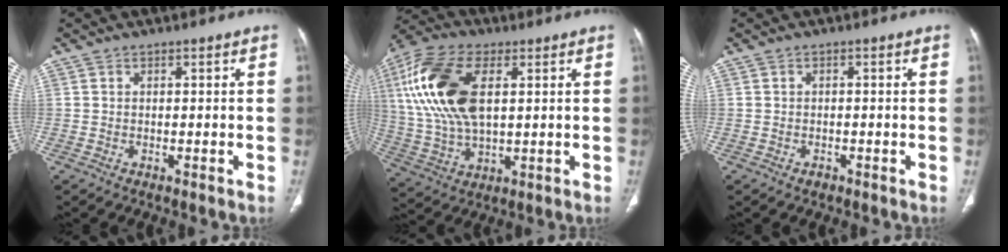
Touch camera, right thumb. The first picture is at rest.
{"total": 19.0, "force": [4.6, 9.9, 15.6], "torque": [-0.333, 0.003, 0.086]}
{"total": 1.0, "force": [-0.7, 0.6, 0.3], "torque": [-0.004, 0.004, -0.010]}